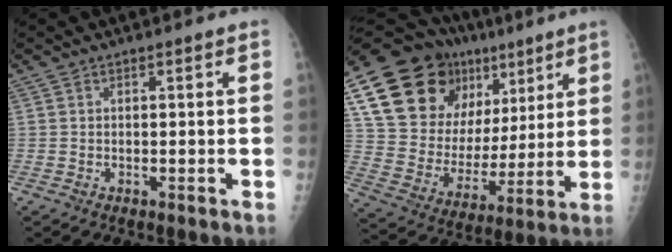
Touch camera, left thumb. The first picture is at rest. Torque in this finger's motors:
{"motor_torque": [2.69, 2.32, 1.89, -0.88, 0.33]}